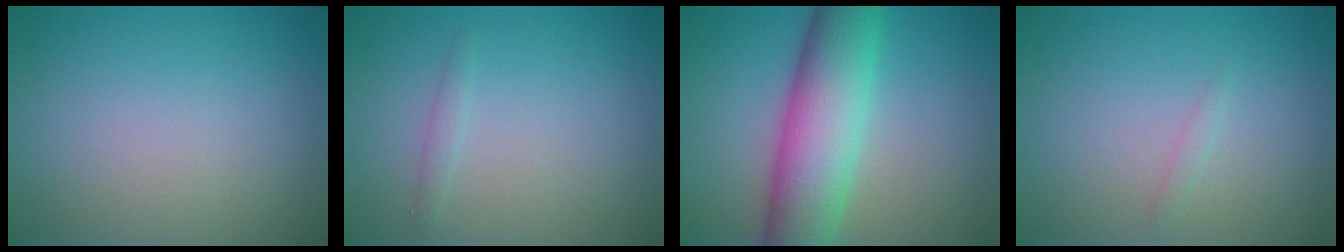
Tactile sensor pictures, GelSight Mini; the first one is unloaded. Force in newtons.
{"total": 0.8, "press": 0.8, "slide": 0.1}
{"total": 9.3, "press": 9.3, "slide": 0.4}
{"total": 0.6, "press": 0.6, "slide": 0.1}